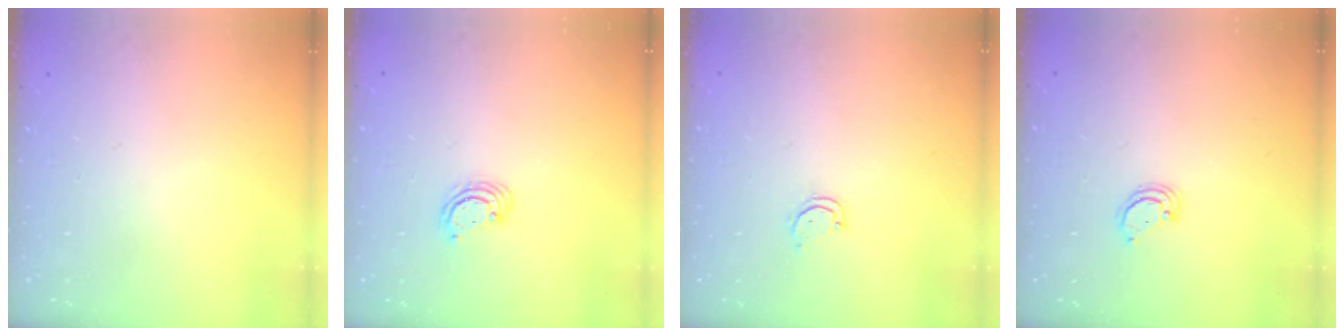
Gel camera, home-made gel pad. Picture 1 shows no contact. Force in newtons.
{"total": 2.5, "press": 2.5, "slide": 0.2}
{"total": 2.6, "press": 2.6, "slide": 0.2}
{"total": 2.8, "press": 2.8, "slide": 0.2}